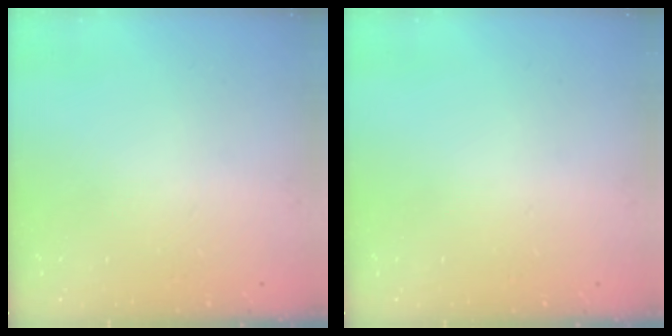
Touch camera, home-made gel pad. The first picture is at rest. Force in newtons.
{"total": 0.0}